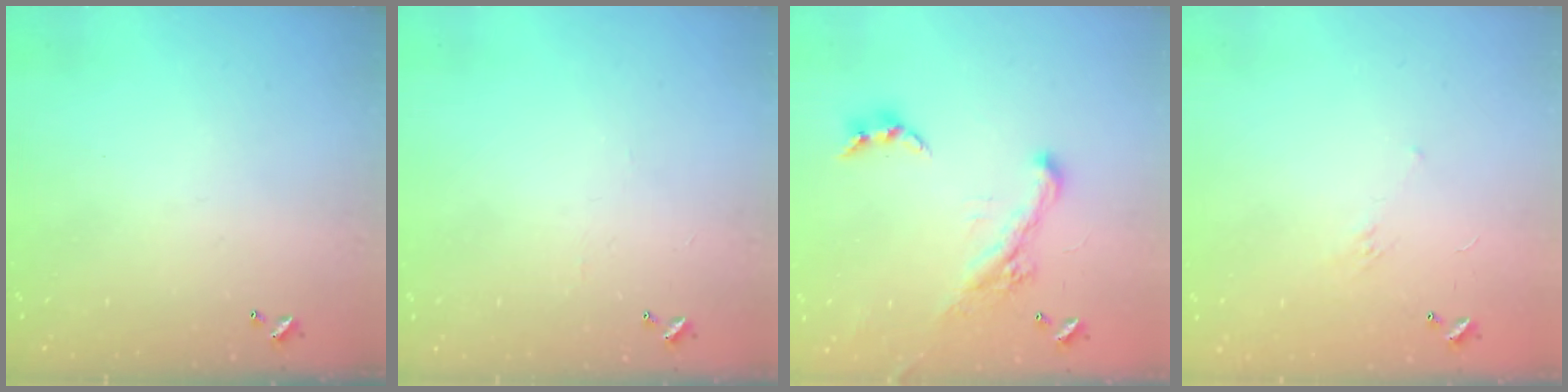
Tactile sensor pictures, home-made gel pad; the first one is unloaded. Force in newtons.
{"total": 2.2, "press": 2.2, "slide": 0.4}
{"total": 3.4, "press": 3.1, "slide": 1.4}
{"total": 6.1, "press": 6.1, "slide": 0.9}